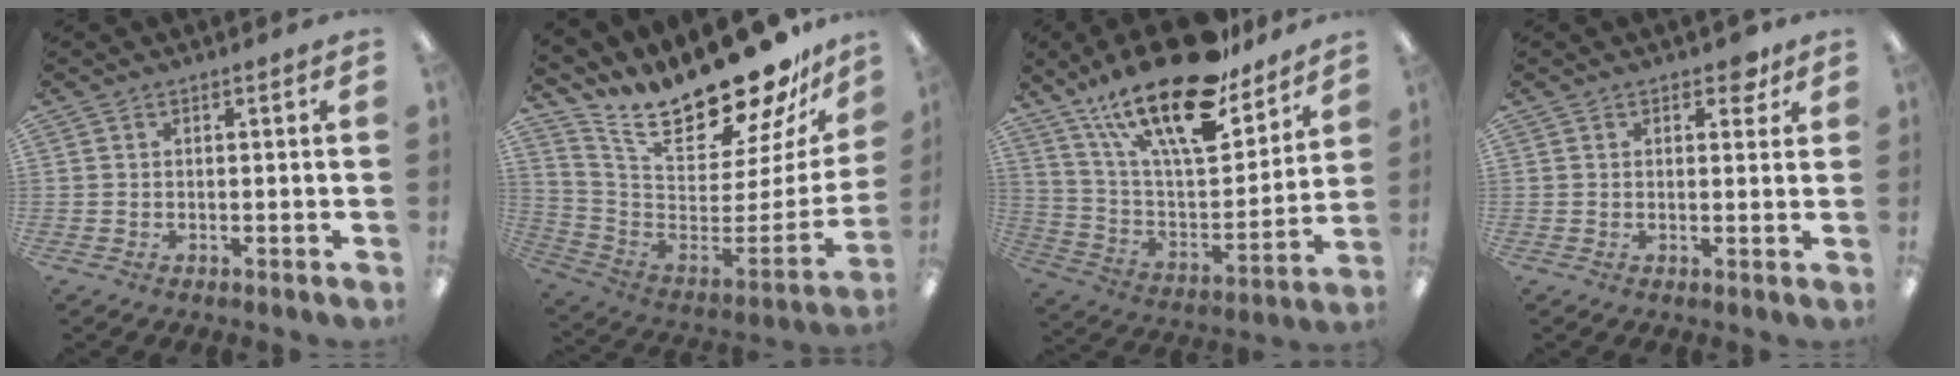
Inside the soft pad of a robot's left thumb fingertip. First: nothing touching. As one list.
[{"total": 22.5, "force": [18.3, 6.8, 11.3], "torque": [-0.172, -0.147, 0.309]}, {"total": 26.0, "force": [17.8, 9.5, 16.5], "torque": [-0.282, -0.106, 0.303]}, {"total": 3.4, "force": [2.1, 1.9, 1.9], "torque": [-0.017, -0.003, 0.031]}]